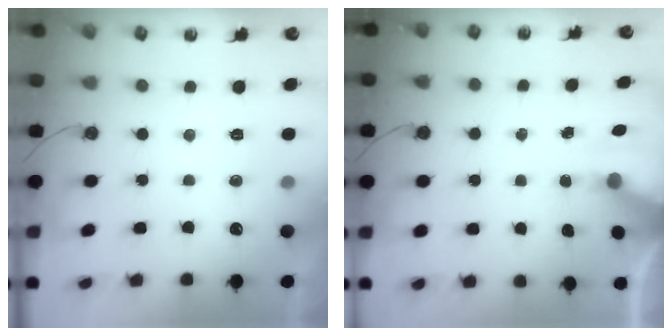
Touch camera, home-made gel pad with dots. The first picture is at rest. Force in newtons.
{"total": 6.3, "press": 6.2, "slide": 0.6}